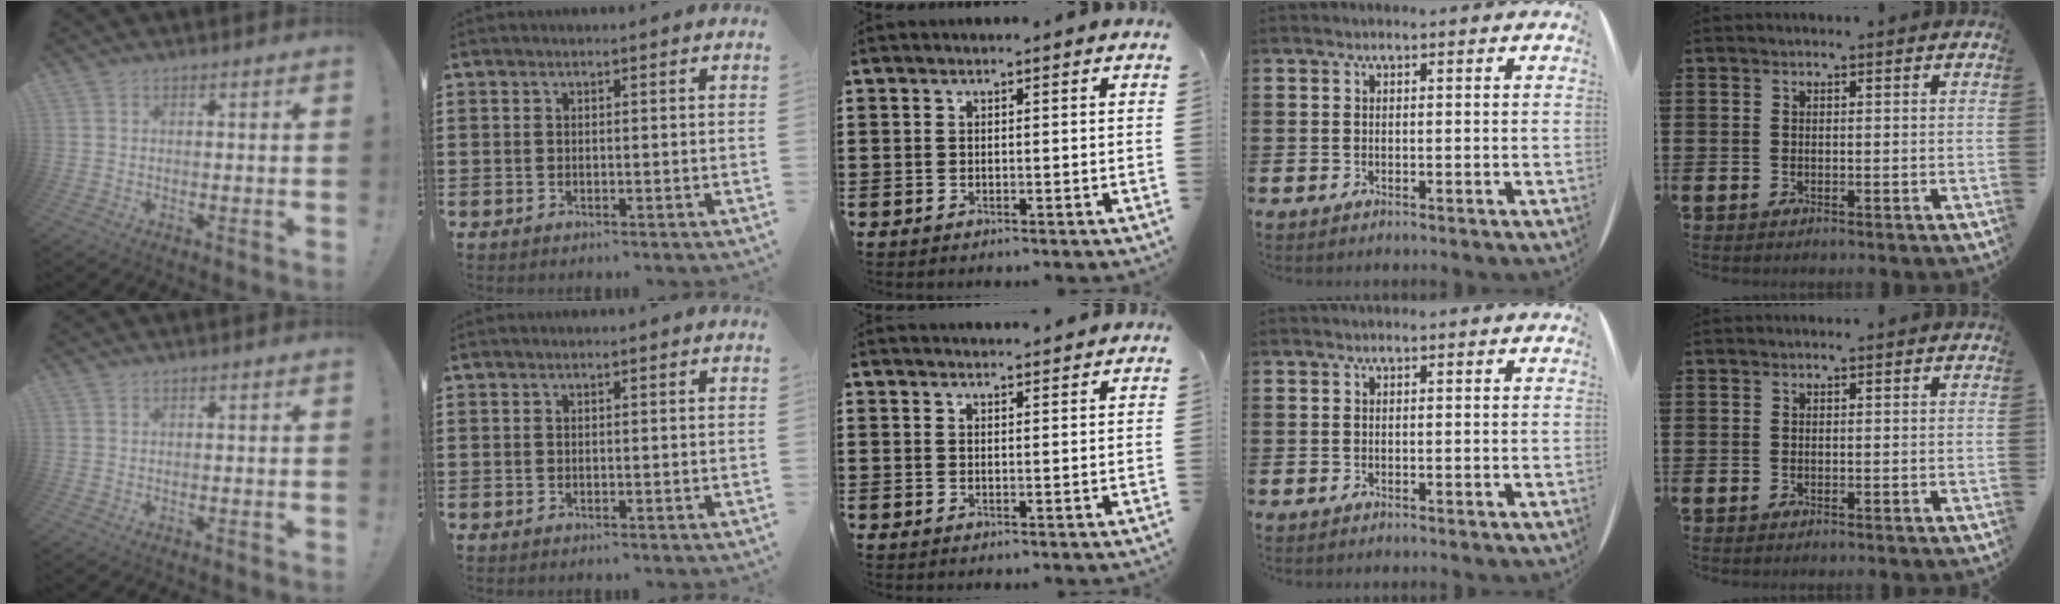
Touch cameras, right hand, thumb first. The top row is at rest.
{"middle": {"total": 1.7, "force": [1.7, -0.2, -0.1], "torque": [0.005, -0.003, 0.031]}}